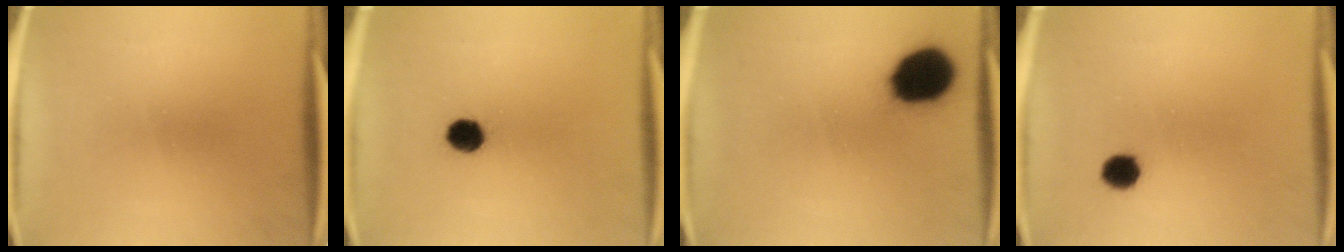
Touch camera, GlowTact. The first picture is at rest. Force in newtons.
{"total": 5.4}
{"total": 15.8}
{"total": 3.9}